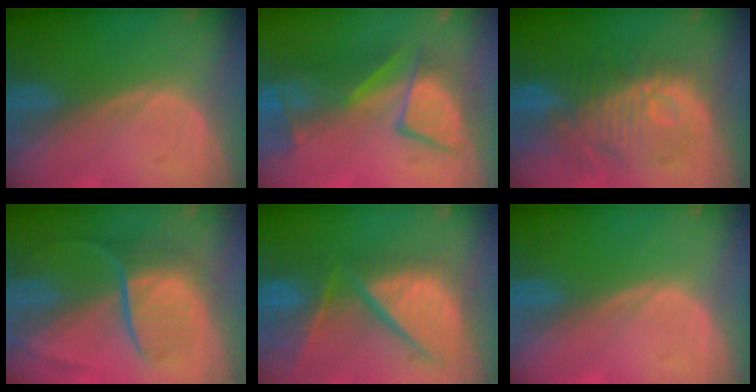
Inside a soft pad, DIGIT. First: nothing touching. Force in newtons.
{"total": 9.1, "press": 9.0, "slide": 1.2}
{"total": 11.0, "press": 10.6, "slide": 3.1}
{"total": 9.3, "press": 7.8, "slide": 5.2}
{"total": 12.7, "press": 10.5, "slide": 7.1}
{"total": 0.0}